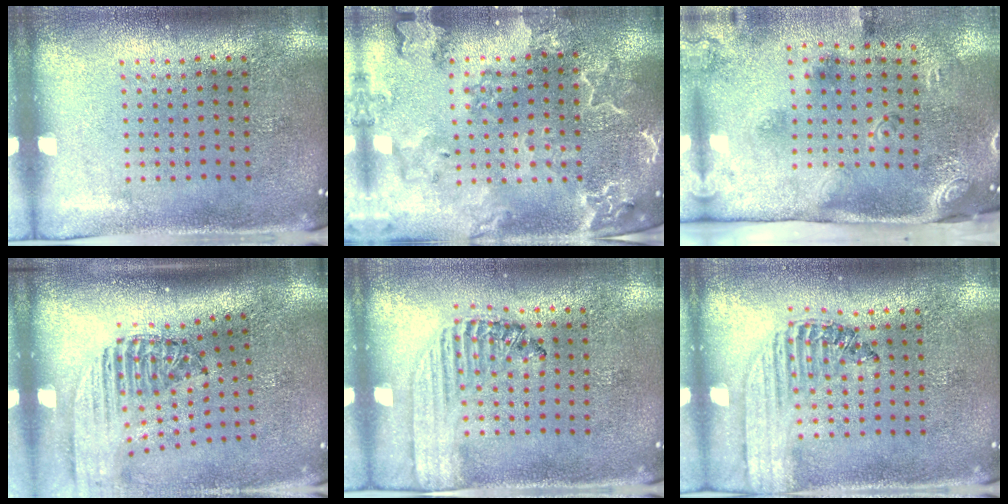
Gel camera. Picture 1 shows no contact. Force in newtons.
{"total": 2.9, "press": 2.7, "slide": 1.1}
{"total": 3.0, "press": 1.9, "slide": 2.3}
{"total": 2.4, "press": 1.8, "slide": 1.6}
{"total": 1.4, "press": 1.2, "slide": 0.6}
{"total": 1.5, "press": 1.4, "slide": 0.6}